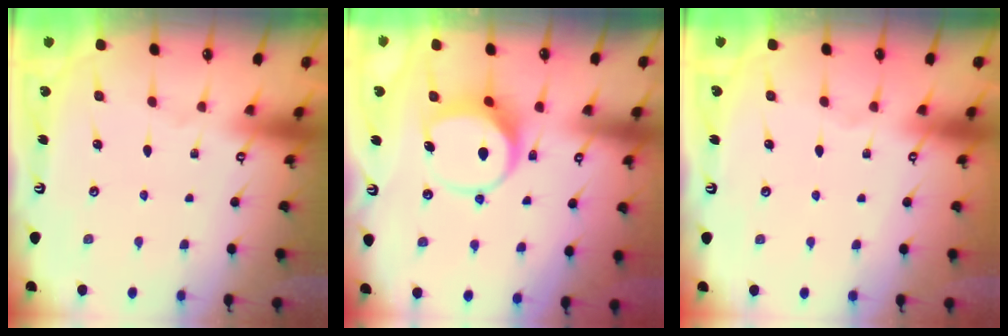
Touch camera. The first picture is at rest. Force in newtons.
{"total": 7.6, "press": 7.5, "slide": 1.1}
{"total": 0.0}